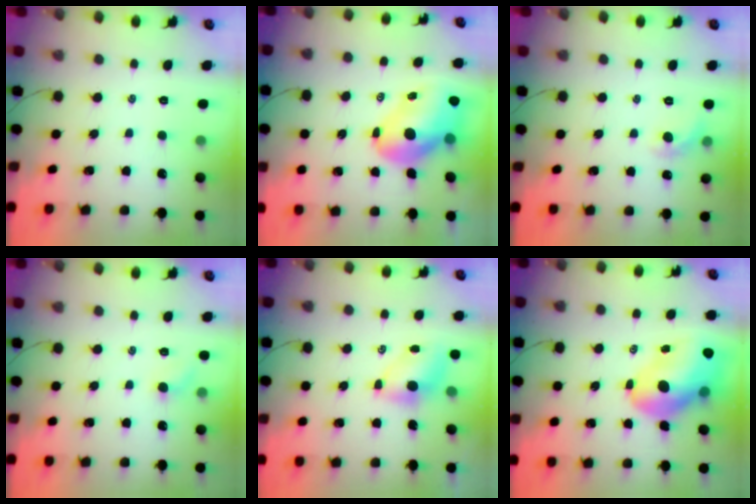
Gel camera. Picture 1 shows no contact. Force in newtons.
{"total": 10.6, "press": 10.2, "slide": 3.0}
{"total": 5.7, "press": 5.6, "slide": 1.1}
{"total": 4.4, "press": 4.3, "slide": 1.0}
{"total": 5.5, "press": 5.4, "slide": 0.5}
{"total": 14.6, "press": 14.0, "slide": 4.1}